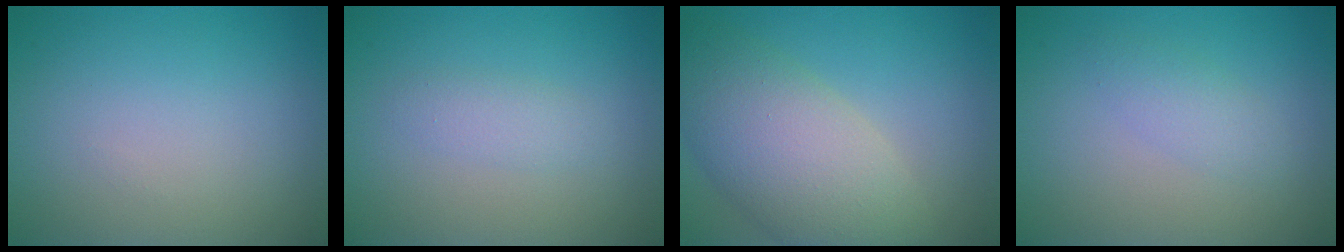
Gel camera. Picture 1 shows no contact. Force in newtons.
{"total": 1.5, "press": 1.5, "slide": 0.0}
{"total": 8.0, "press": 8.0, "slide": 0.6}
{"total": 1.7, "press": 1.7, "slide": 0.0}